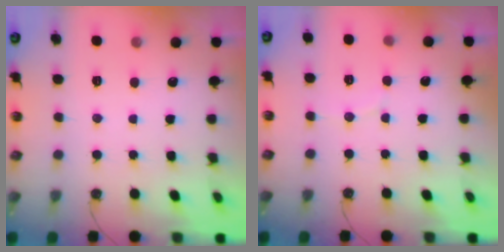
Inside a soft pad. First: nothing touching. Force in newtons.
{"total": 2.9, "press": 2.9, "slide": 0.3}